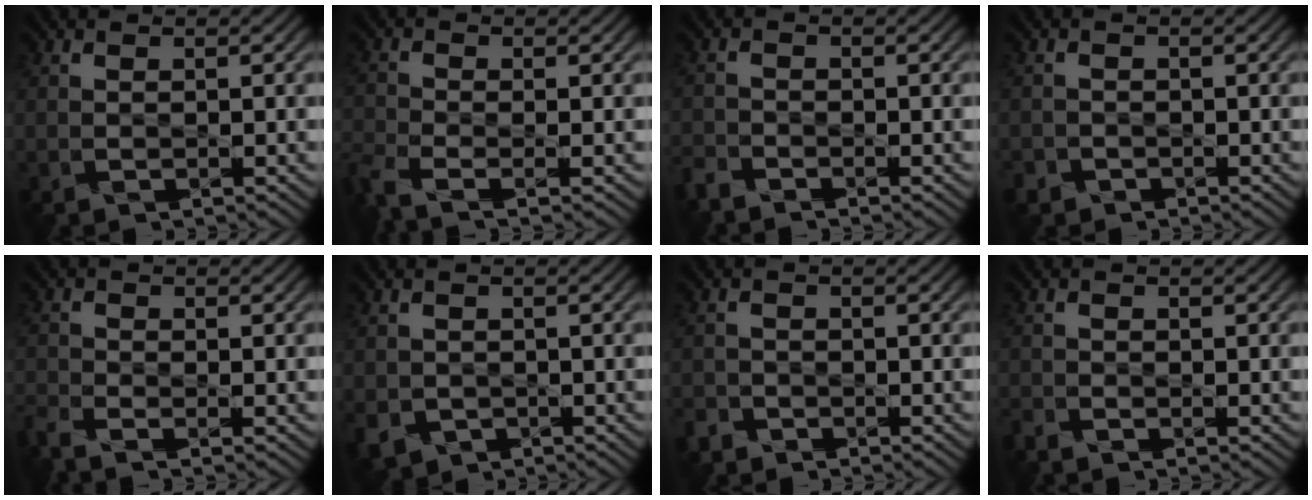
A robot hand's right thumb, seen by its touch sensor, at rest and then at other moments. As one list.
[{"total": 5.6, "force": [-3.6, 2.0, 3.7], "torque": [-0.091, -0.020, -0.080]}, {"total": 2.5, "force": [-2.4, 0.5, 0.5], "torque": [-0.016, -0.009, -0.060]}, {"total": 1.7, "force": [-1.3, 1.1, 0.2], "torque": [-0.004, -0.005, -0.032]}, {"total": 4.3, "force": [-3.4, 1.1, 2.5], "torque": [-0.061, -0.017, -0.077]}, {"total": 3.4, "force": [-1.6, 2.8, 1.0], "torque": [-0.031, -0.016, -0.033]}, {"total": 2.1, "force": [-1.8, 1.1, 0.3], "torque": [-0.009, -0.003, -0.045]}, {"total": 1.9, "force": [-1.9, 0.3, 0.4], "torque": [-0.014, -0.011, -0.046]}]